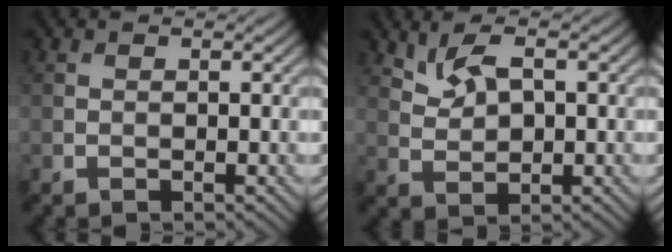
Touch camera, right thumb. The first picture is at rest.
{"total": 4.5, "force": [2.1, 2.2, 3.3], "torque": [-0.075, 0.003, 0.044]}